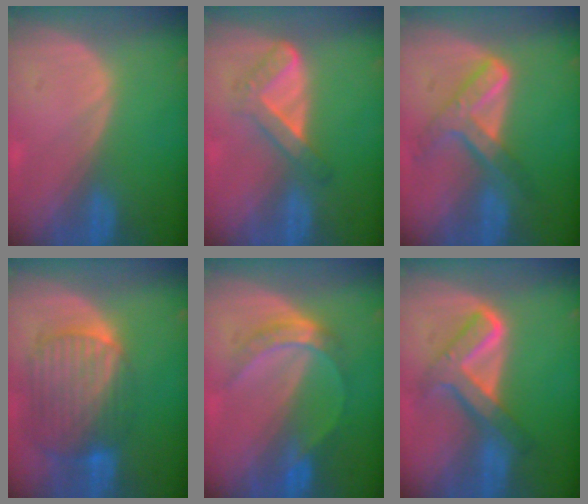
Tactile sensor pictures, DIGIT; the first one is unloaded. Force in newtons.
{"total": 5.6, "press": 4.8, "slide": 2.9}
{"total": 7.2, "press": 6.1, "slide": 3.8}
{"total": 10.4, "press": 8.8, "slide": 5.6}
{"total": 5.0, "press": 4.8, "slide": 1.3}
{"total": 7.2, "press": 7.2, "slide": 0.3}